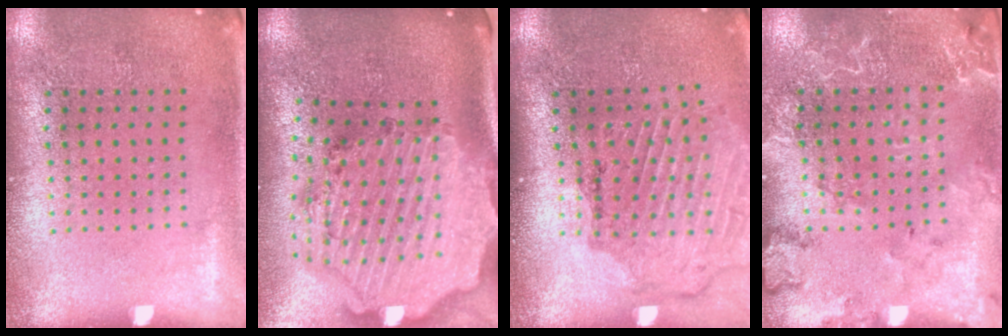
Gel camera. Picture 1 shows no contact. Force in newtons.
{"total": 4.1, "press": 3.3, "slide": 2.4}
{"total": 1.7, "press": 1.7, "slide": 0.3}
{"total": 2.2, "press": 2.1, "slide": 0.5}